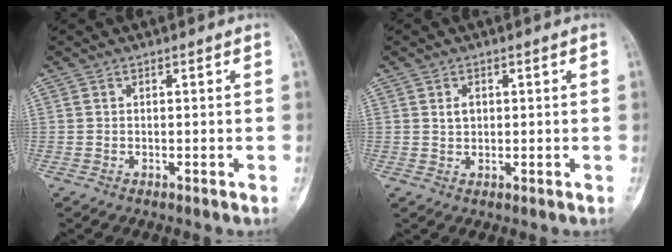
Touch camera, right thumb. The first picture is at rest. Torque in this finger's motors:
{"motor_torque": [0.51, 0.52, 0.51, -0.05, 0.03]}